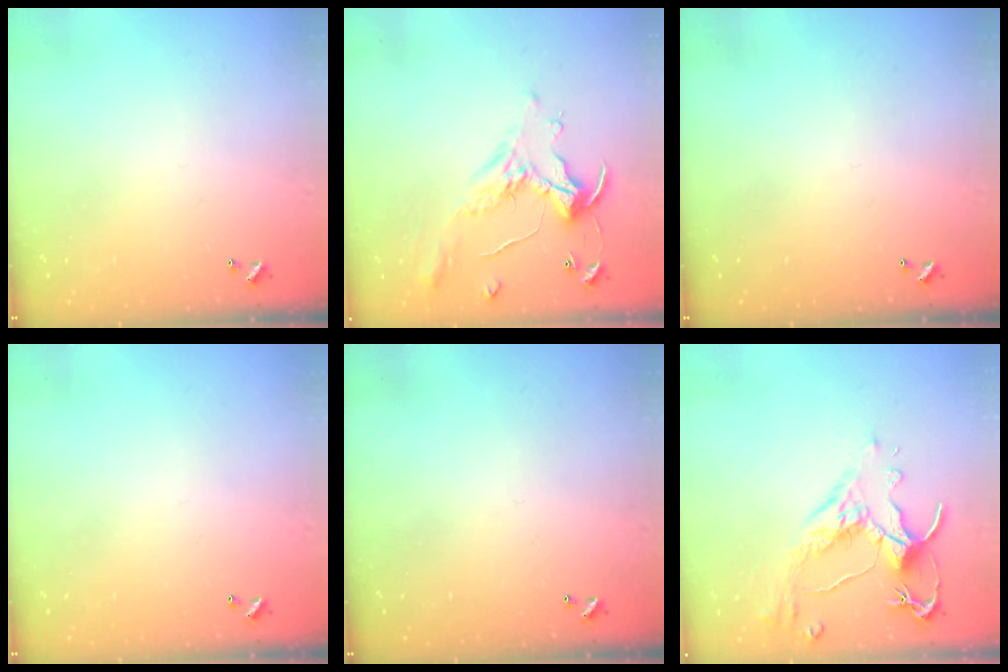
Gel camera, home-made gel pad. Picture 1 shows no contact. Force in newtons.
{"total": 1.1, "press": 0.8, "slide": 0.9}
{"total": 0.0}
{"total": 0.0}
{"total": 0.0}
{"total": 2.5, "press": 2.1, "slide": 1.2}